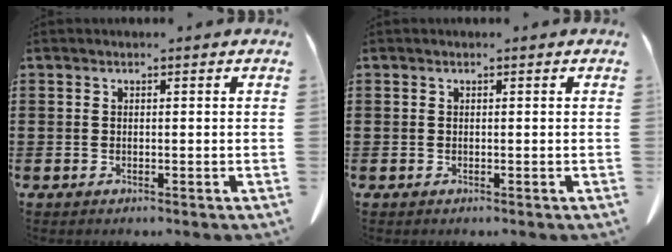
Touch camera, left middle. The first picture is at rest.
{"total": 0.0}